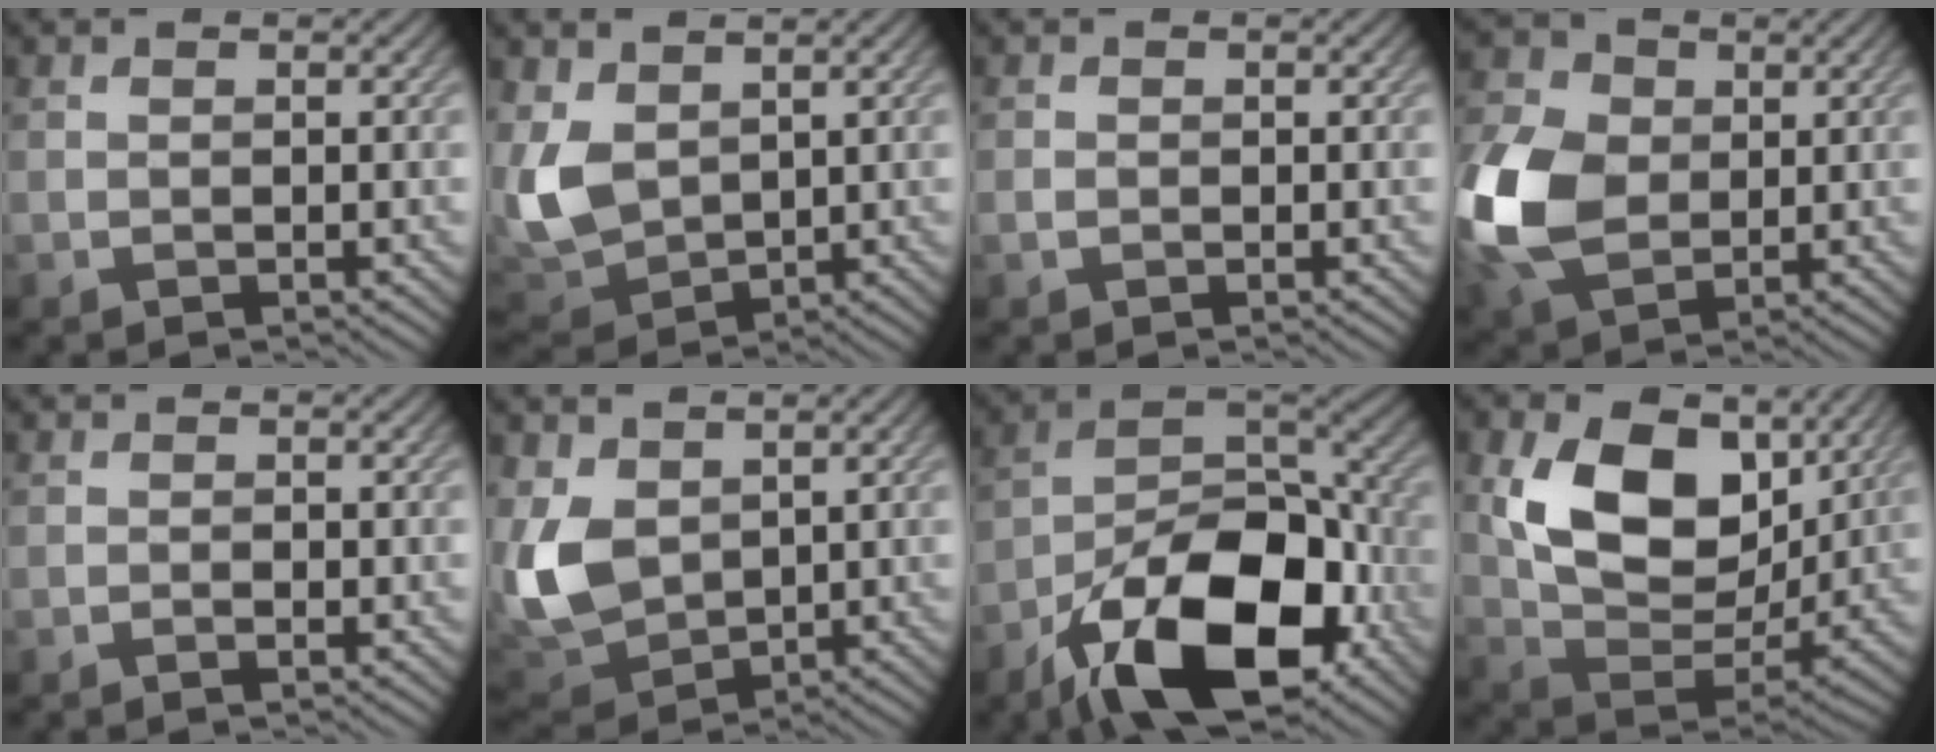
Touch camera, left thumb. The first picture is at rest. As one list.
[{"total": 9.0, "force": [2.9, 6.0, 6.0], "torque": [-0.186, -0.001, 0.062]}, {"total": 0.9, "force": [-0.2, 0.7, 0.4], "torque": [-0.010, -0.004, -0.008]}, {"total": 12.2, "force": [0.1, 9.0, 8.3], "torque": [-0.232, 0.005, -0.005]}, {"total": 0.7, "force": [-0.3, 0.3, 0.5], "torque": [-0.007, -0.002, -0.005]}, {"total": 10.1, "force": [2.7, 6.9, 6.9], "torque": [-0.201, 0.001, 0.054]}, {"total": 16.2, "force": [-8.4, 7.7, 11.5], "torque": [-0.189, -0.008, -0.162]}, {"total": 14.1, "force": [4.8, 8.9, 9.8], "torque": [-0.181, -0.014, 0.094]}]